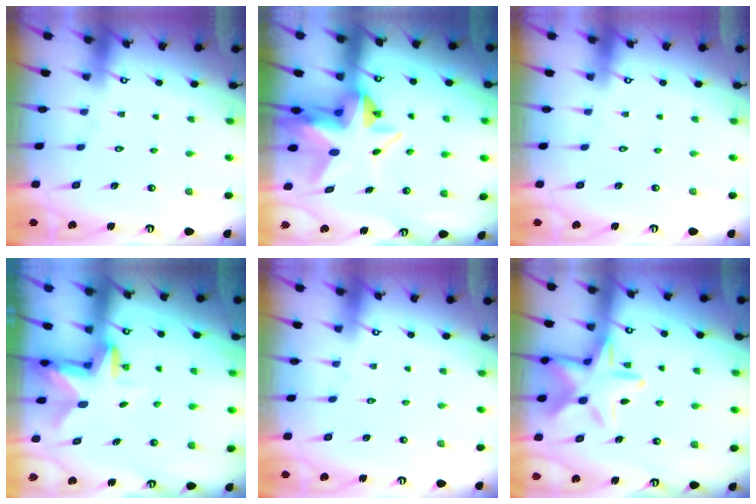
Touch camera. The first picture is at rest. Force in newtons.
{"total": 9.9, "press": 9.9, "slide": 0.8}
{"total": 0.0}
{"total": 2.5, "press": 2.4, "slide": 0.4}
{"total": 0.0}
{"total": 16.5, "press": 16.5, "slide": 0.9}